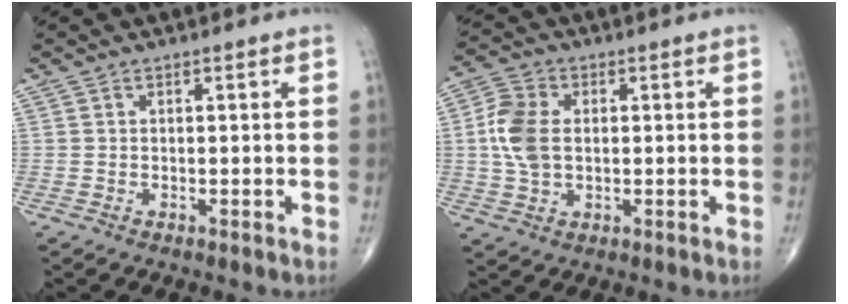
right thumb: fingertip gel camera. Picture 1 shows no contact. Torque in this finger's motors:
{"motor_torque": [-0.23, 0.24, 0.66, 0.17, 0.00]}